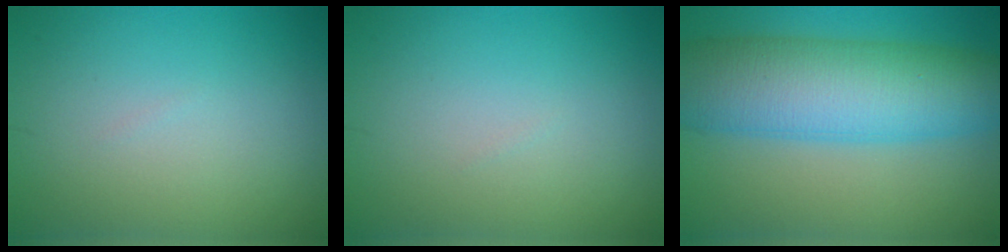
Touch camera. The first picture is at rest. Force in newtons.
{"total": 0.0}
{"total": 11.5, "press": 11.5, "slide": 0.2}